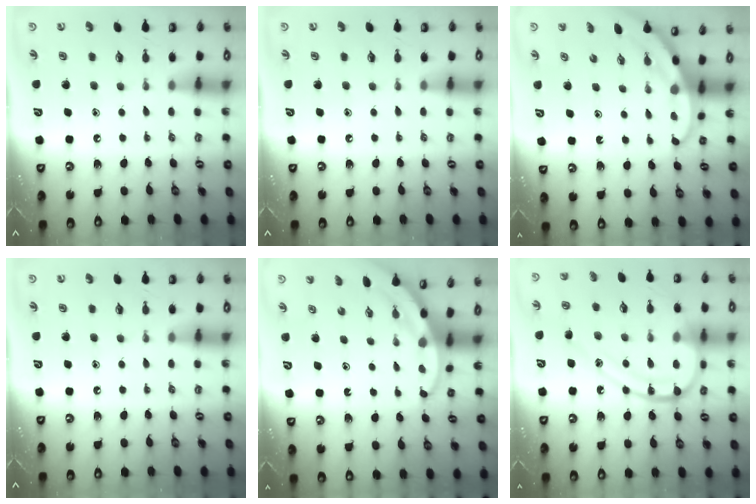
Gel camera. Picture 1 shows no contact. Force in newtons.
{"total": 0.0}
{"total": 3.3, "press": 3.3, "slide": 0.2}
{"total": 0.0}
{"total": 3.4, "press": 3.4, "slide": 0.1}
{"total": 16.9, "press": 16.8, "slide": 1.3}